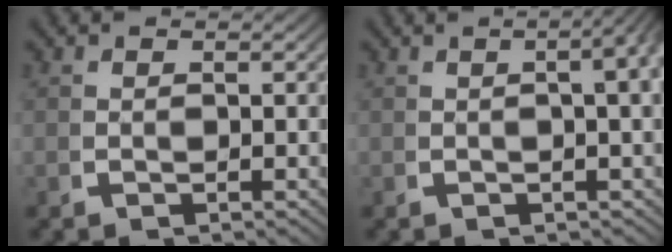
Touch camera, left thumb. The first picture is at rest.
{"total": 7.4, "force": [2.3, 3.7, 5.9], "torque": [-0.044, 0.041, 0.008]}